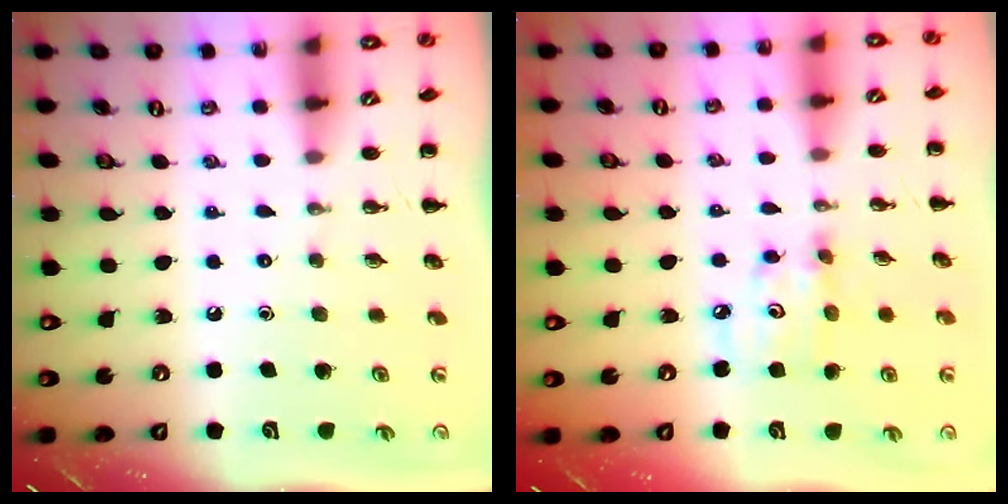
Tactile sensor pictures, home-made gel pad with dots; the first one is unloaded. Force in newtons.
{"total": 5.1, "press": 5.1, "slide": 0.6}